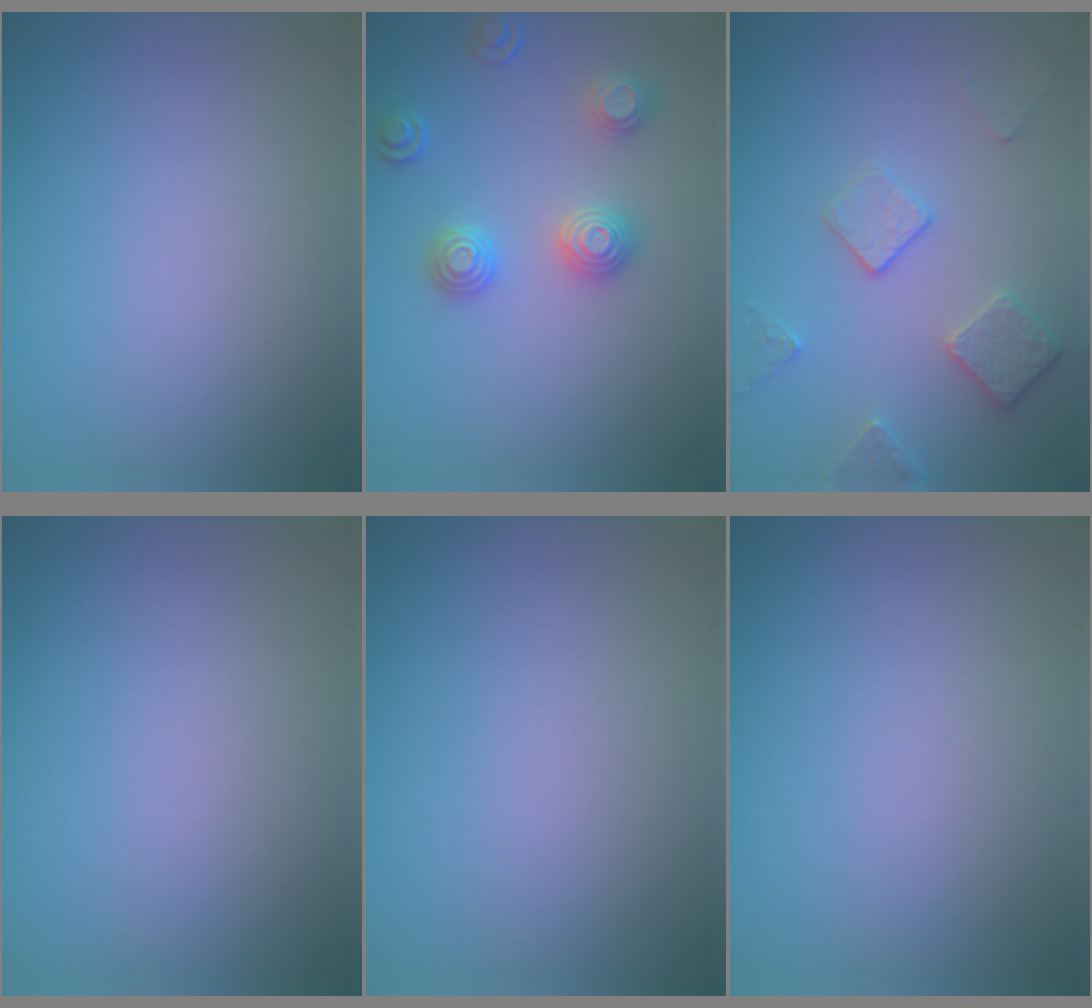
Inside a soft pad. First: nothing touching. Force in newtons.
{"total": 3.0, "press": 2.9, "slide": 0.6}
{"total": 3.5, "press": 2.8, "slide": 2.0}
{"total": 0.0}
{"total": 0.0}
{"total": 0.0}